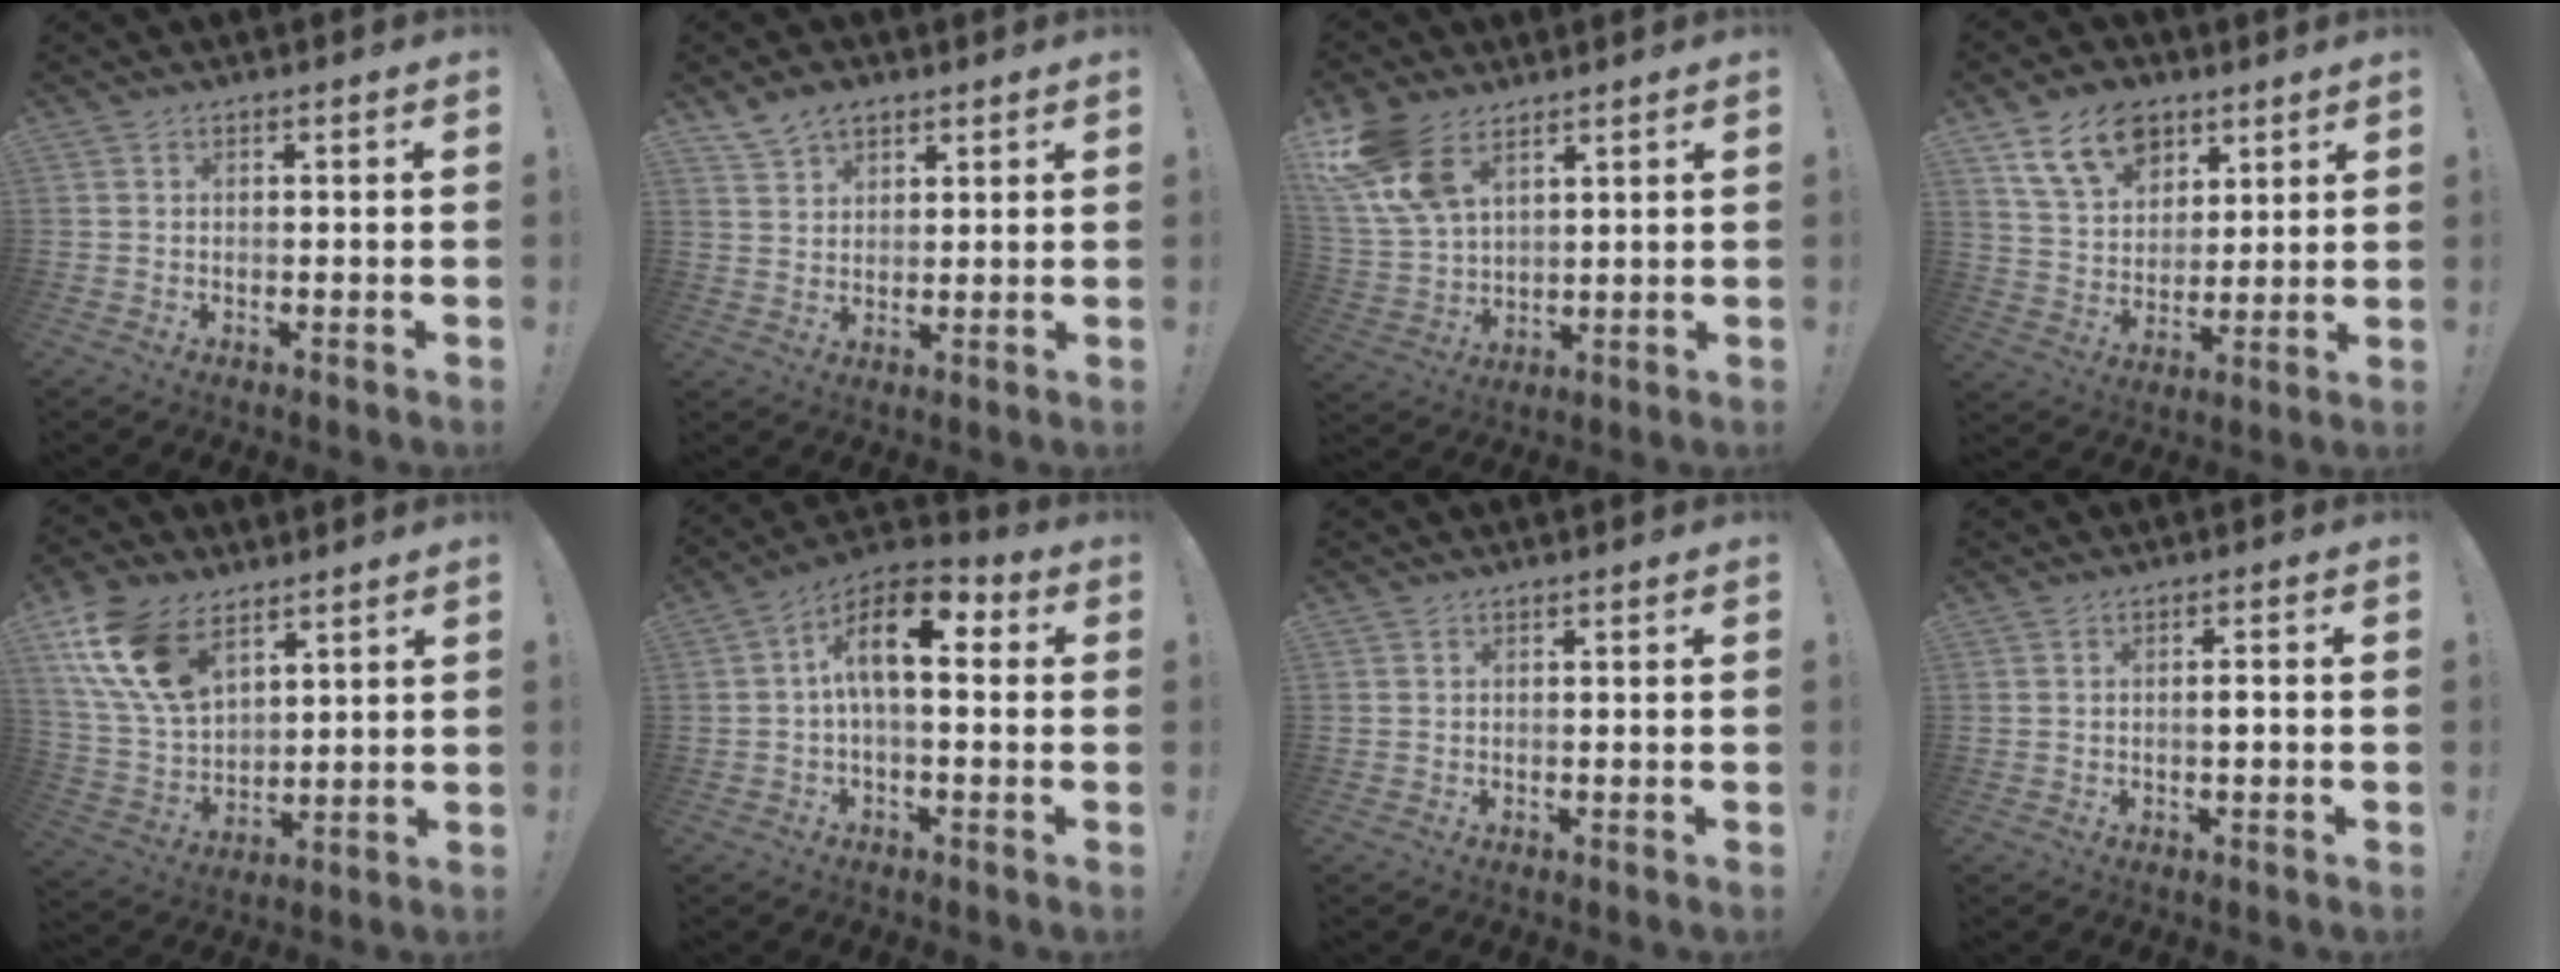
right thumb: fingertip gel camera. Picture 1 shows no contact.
{"total": 6.3, "force": [4.6, 3.9, 1.9], "torque": [-0.030, -0.020, 0.088]}
{"total": 13.9, "force": [8.5, 7.7, 7.8], "torque": [-0.170, -0.034, 0.166]}
{"total": 14.9, "force": [8.4, 10.1, 7.0], "torque": [-0.113, -0.037, 0.160]}
{"total": 17.6, "force": [9.6, 10.5, 10.3], "torque": [-0.221, -0.043, 0.183]}
{"total": 13.2, "force": [2.7, 5.7, 11.5], "torque": [-0.200, -0.002, 0.042]}
{"total": 0.0}
{"total": 1.7, "force": [-0.6, 0.1, 1.6], "torque": [-0.022, 0.000, -0.013]}